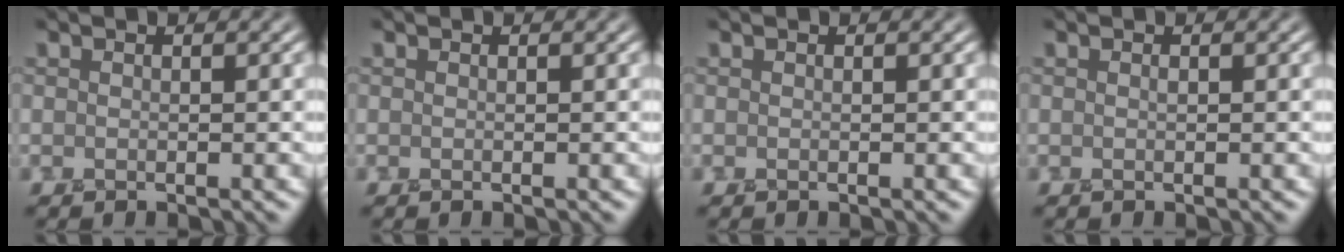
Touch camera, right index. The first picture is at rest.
{"total": 0.0}
{"total": 0.0}
{"total": 0.0}